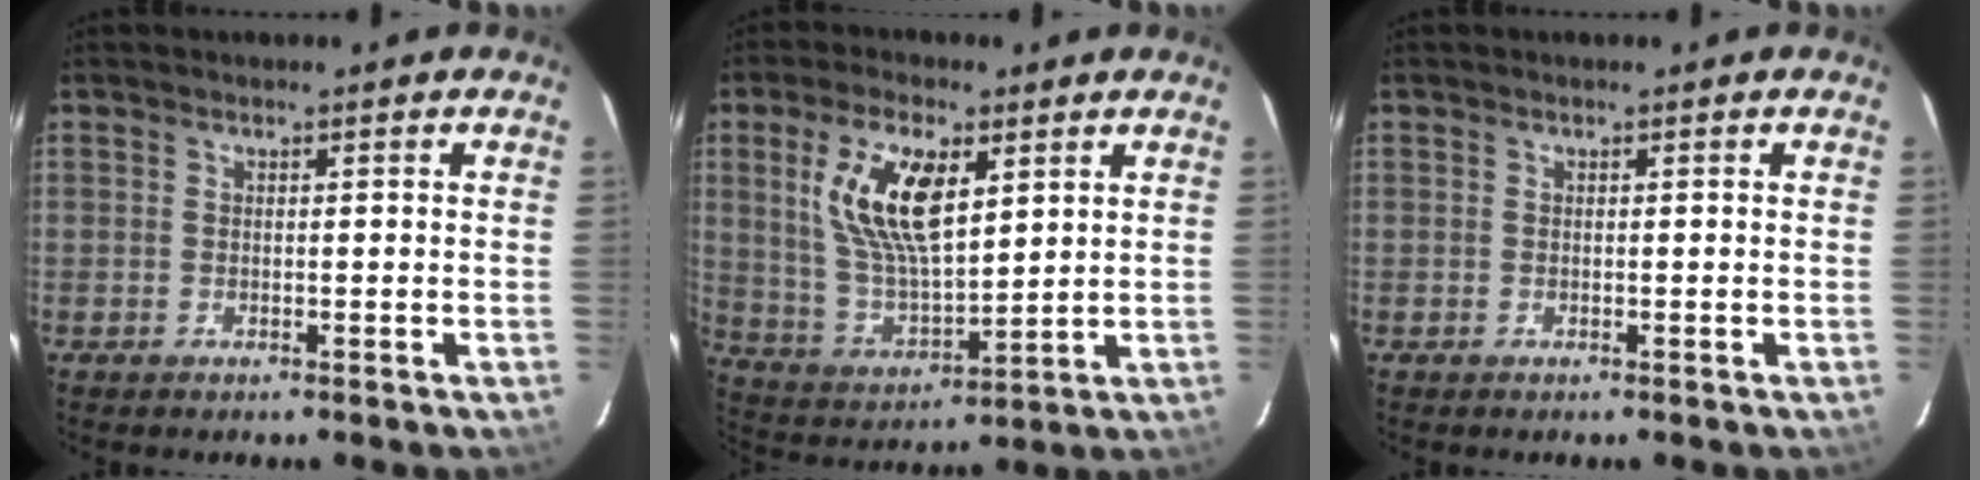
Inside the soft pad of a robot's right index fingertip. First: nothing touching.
{"total": 14.5, "force": [5.1, 6.2, 12.1], "torque": [-0.239, 0.007, 0.108]}
{"total": 0.0}